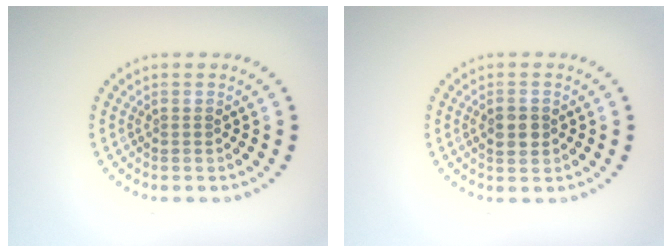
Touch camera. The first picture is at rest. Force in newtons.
{"total": 2.5, "press": 2.5, "slide": 0.1}